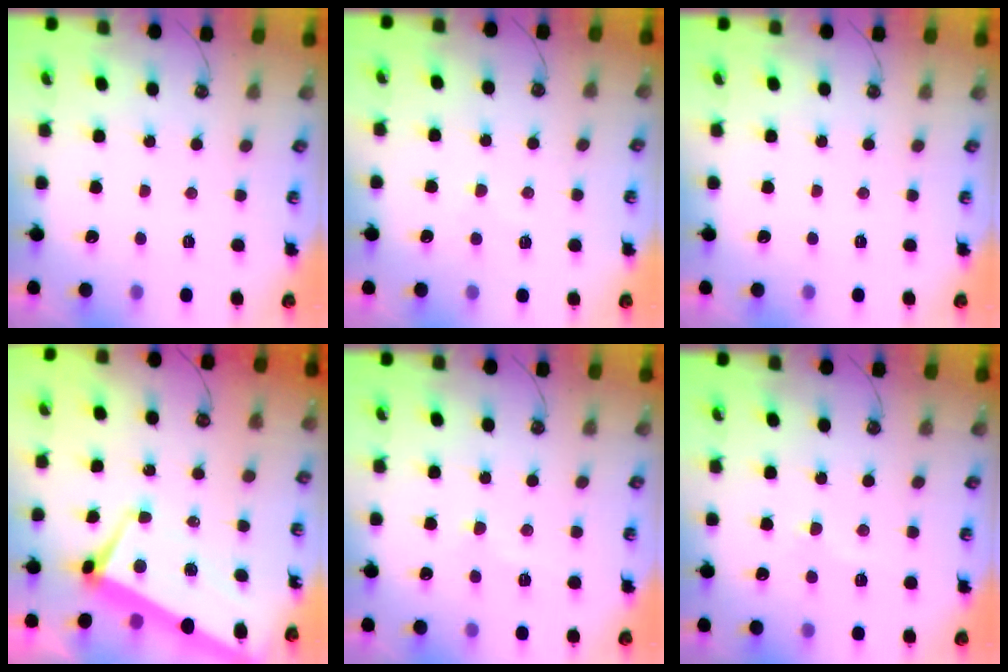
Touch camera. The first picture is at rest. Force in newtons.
{"total": 3.3, "press": 3.2, "slide": 0.4}
{"total": 0.0}
{"total": 1.7, "press": 1.1, "slide": 1.3}
{"total": 1.6, "press": 1.5, "slide": 0.6}
{"total": 3.0, "press": 2.9, "slide": 0.7}